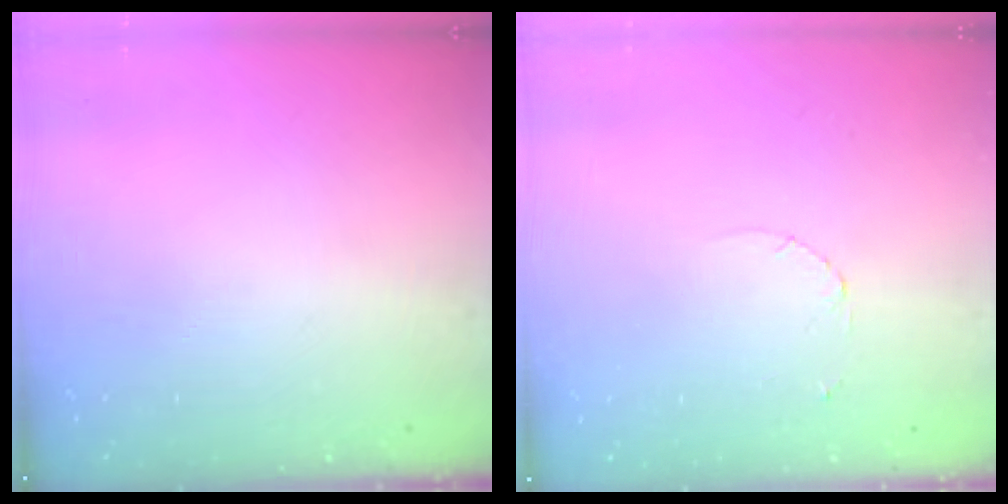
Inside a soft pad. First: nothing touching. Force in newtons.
{"total": 1.6, "press": 1.6, "slide": 0.2}